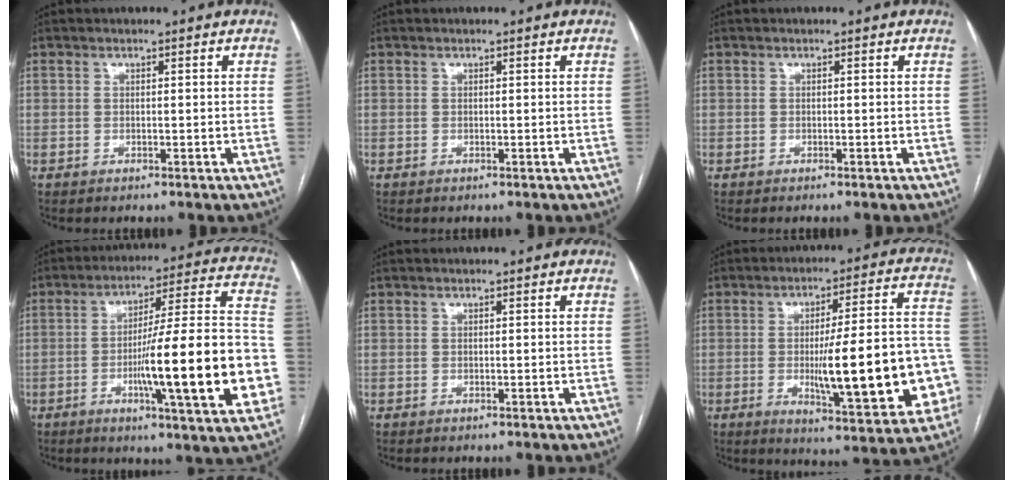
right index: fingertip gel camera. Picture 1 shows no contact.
{"total": 0.0}
{"total": 0.0}
{"total": 21.7, "force": [-5.3, 1.7, 21.0], "torque": [-0.265, 0.011, -0.074]}
{"total": 0.0}
{"total": 19.8, "force": [-3.8, 3.6, 19.1], "torque": [-0.223, 0.020, -0.040]}